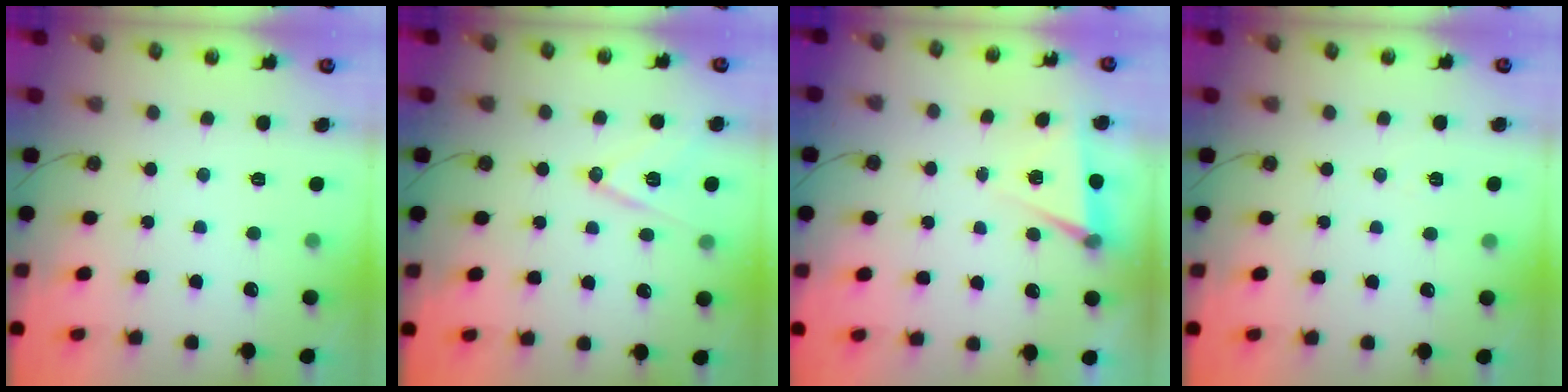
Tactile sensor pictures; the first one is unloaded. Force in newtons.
{"total": 12.4, "press": 12.0, "slide": 3.3}
{"total": 5.1, "press": 2.5, "slide": 4.5}
{"total": 3.3, "press": 2.6, "slide": 2.0}